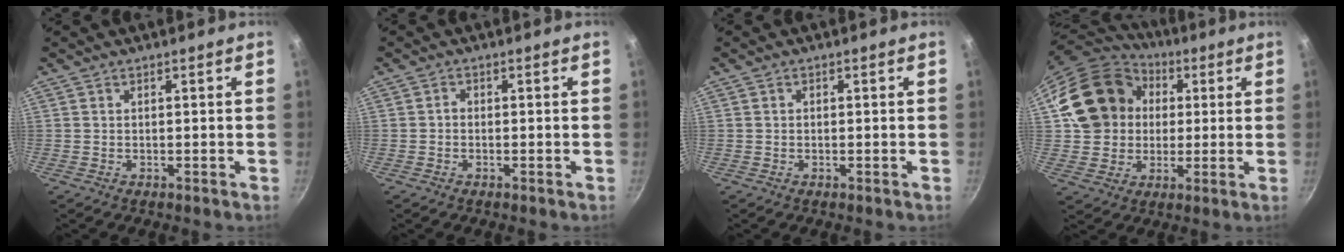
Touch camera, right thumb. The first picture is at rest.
{"total": 0.9, "force": [-0.3, 0.7, 0.5], "torque": [-0.008, 0.005, -0.008]}
{"total": 0.7, "force": [0.0, 0.6, 0.3], "torque": [-0.005, 0.005, 0.001]}
{"total": 19.1, "force": [3.8, 16.3, 9.2], "torque": [-0.152, 0.036, 0.070]}